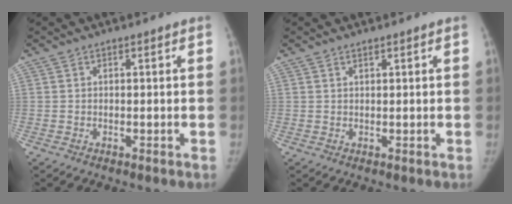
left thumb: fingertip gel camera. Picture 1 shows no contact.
{"total": 0.7, "force": [0.6, 0.1, 0.3], "torque": [-0.006, -0.004, 0.012]}